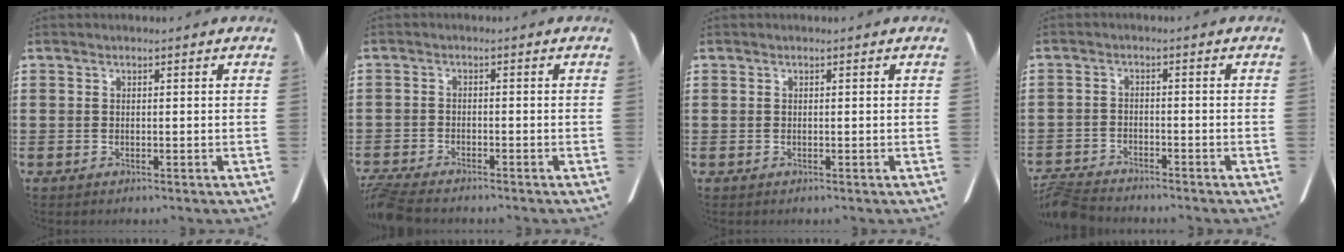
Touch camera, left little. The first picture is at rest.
{"total": 2.8, "force": [-2.8, 0.0, 0.6], "torque": [-0.026, -0.005, -0.060]}
{"total": 0.0}
{"total": 3.4, "force": [-3.4, 0.1, 0.5], "torque": [-0.026, -0.004, -0.073]}